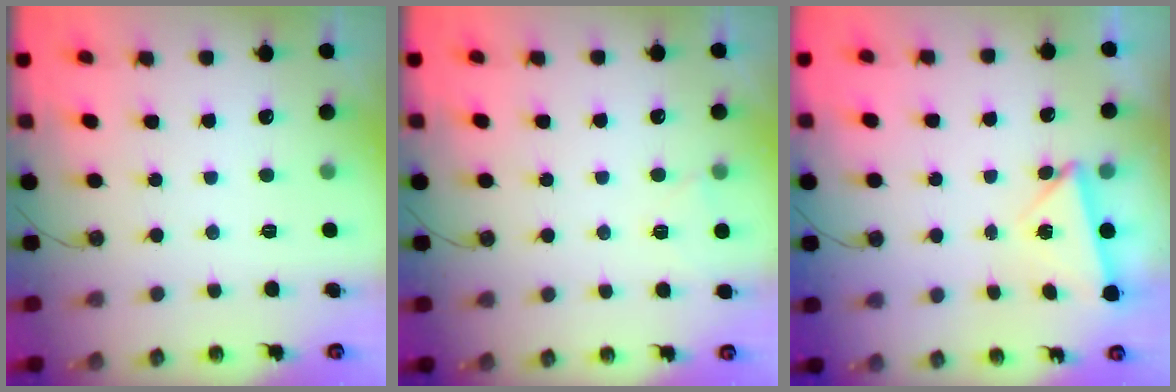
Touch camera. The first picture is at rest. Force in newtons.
{"total": 3.2, "press": 2.4, "slide": 2.0}
{"total": 3.9, "press": 3.9, "slide": 0.5}